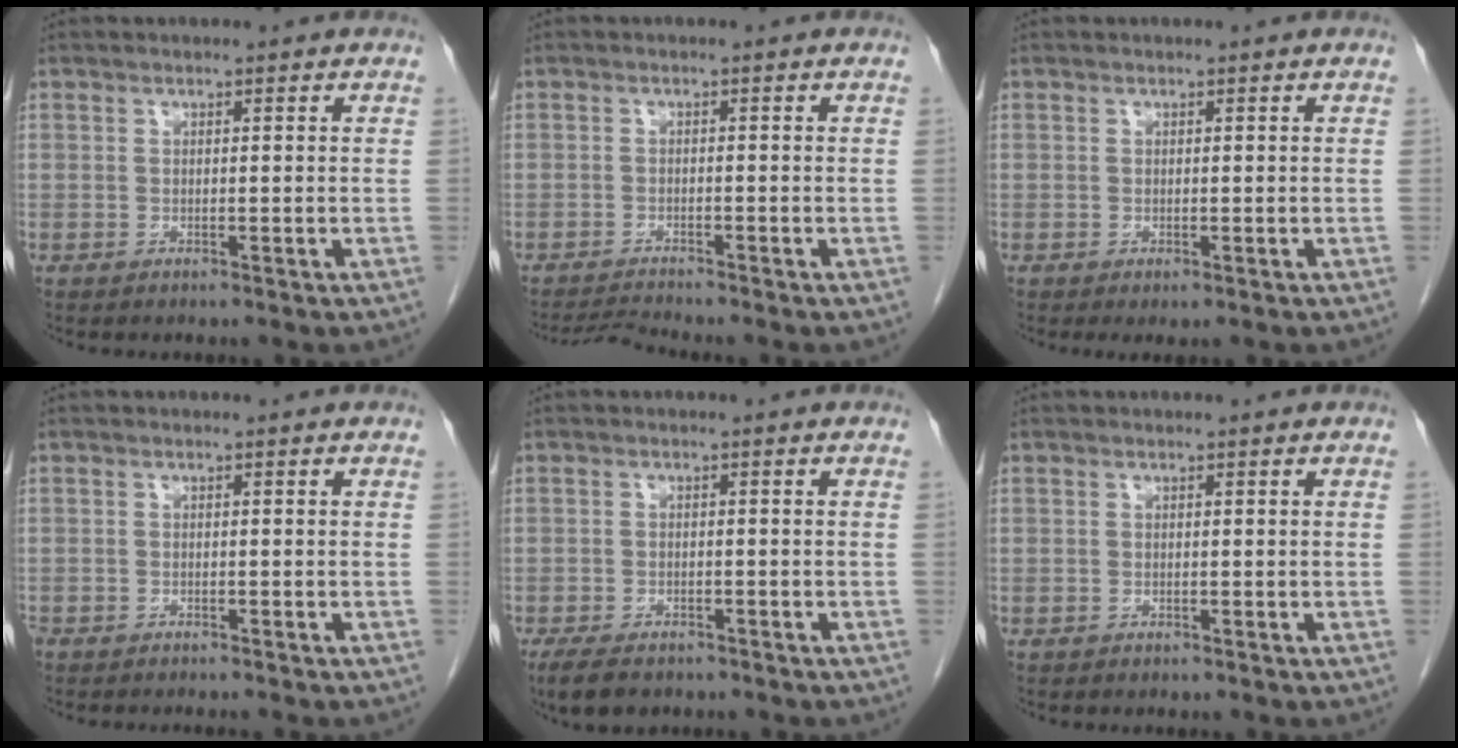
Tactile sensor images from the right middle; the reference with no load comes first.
{"total": 2.9, "force": [-2.6, -1.2, 0.1], "torque": [-0.012, -0.021, -0.049]}
{"total": 0.9, "force": [-0.4, 0.4, 0.7], "torque": [-0.013, -0.005, -0.001]}
{"total": 2.6, "force": [-2.5, 0.5, 0.8], "torque": [-0.010, -0.006, -0.037]}
{"total": 5.6, "force": [-4.3, 2.3, 2.8], "torque": [-0.048, -0.009, -0.063]}
{"total": 0.0}